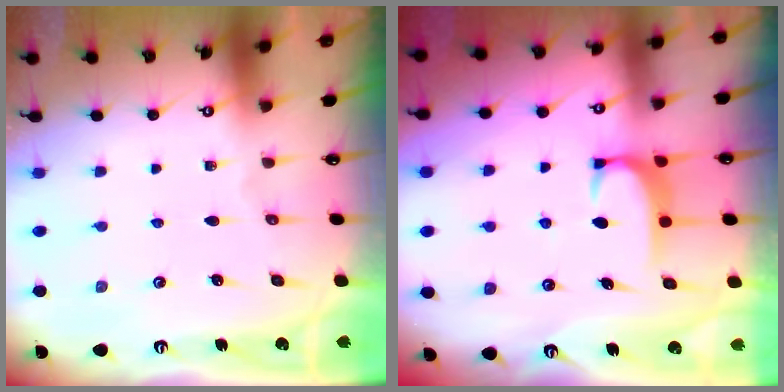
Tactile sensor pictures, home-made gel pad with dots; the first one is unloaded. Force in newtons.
{"total": 1.9, "press": 1.8, "slide": 0.5}